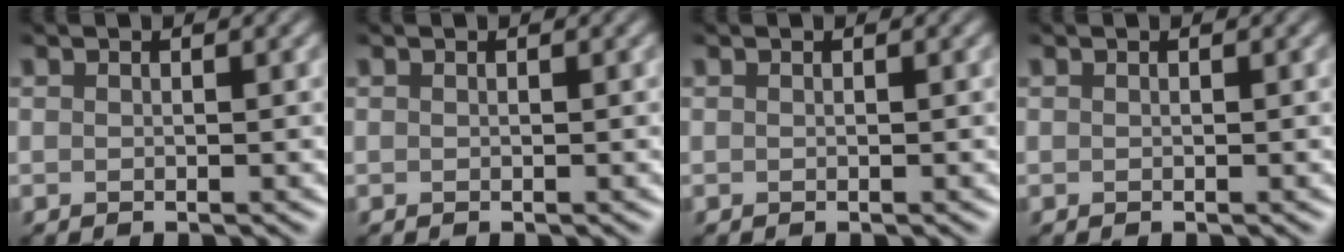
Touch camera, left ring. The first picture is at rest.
{"total": 0.0}
{"total": 0.0}
{"total": 0.0}